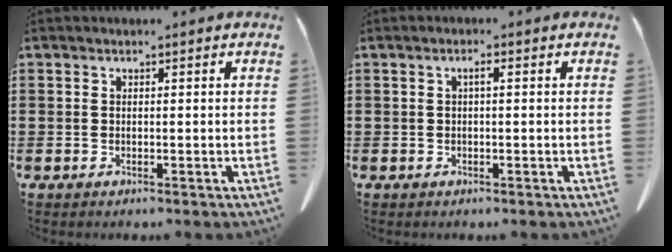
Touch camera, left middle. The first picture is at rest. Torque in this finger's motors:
{"motor_torque": [0.22, -0.20, 0.03, 0.03]}